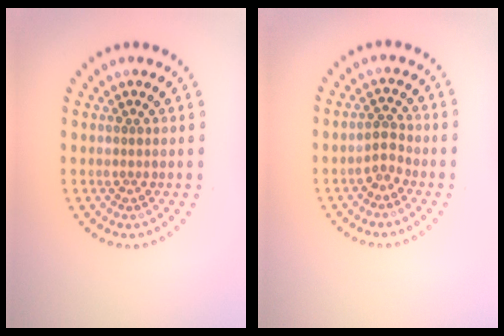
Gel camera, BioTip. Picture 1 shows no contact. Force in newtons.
{"total": 1.8, "press": 1.6, "slide": 0.8}